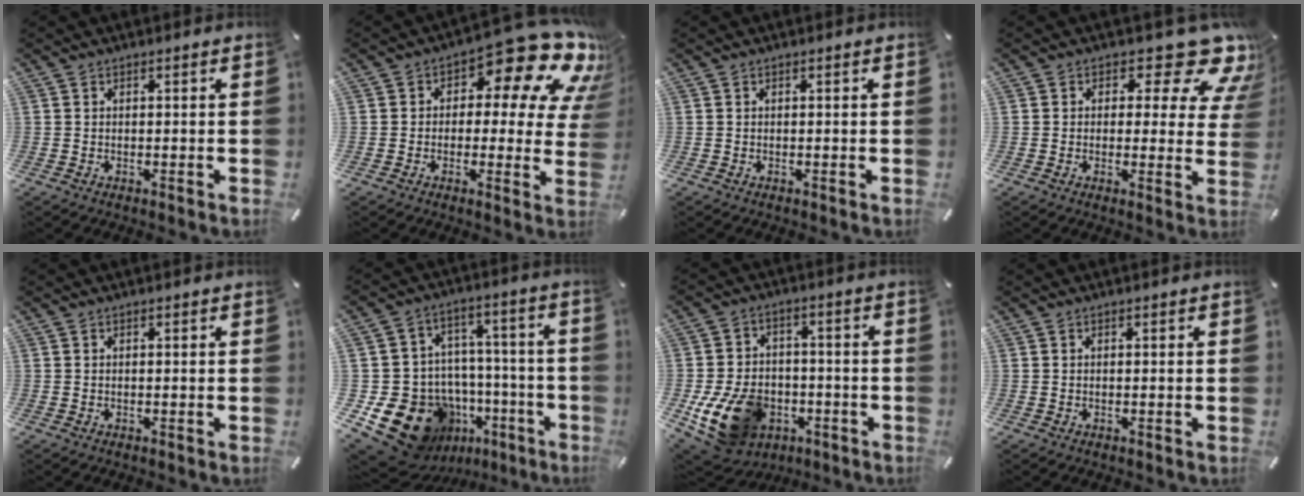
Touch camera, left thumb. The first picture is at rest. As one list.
[{"total": 16.9, "force": [9.3, 7.8, 11.8], "torque": [-0.161, -0.068, 0.154]}, {"total": 0.0}, {"total": 12.6, "force": [7.3, 5.8, 8.6], "torque": [-0.109, -0.054, 0.122]}, {"total": 0.0}, {"total": 19.4, "force": [-9.1, 15.1, 8.1], "torque": [-0.132, 0.041, -0.116]}, {"total": 15.5, "force": [-5.7, 11.6, 8.5], "torque": [-0.165, 0.033, -0.088]}, {"total": 0.0}]